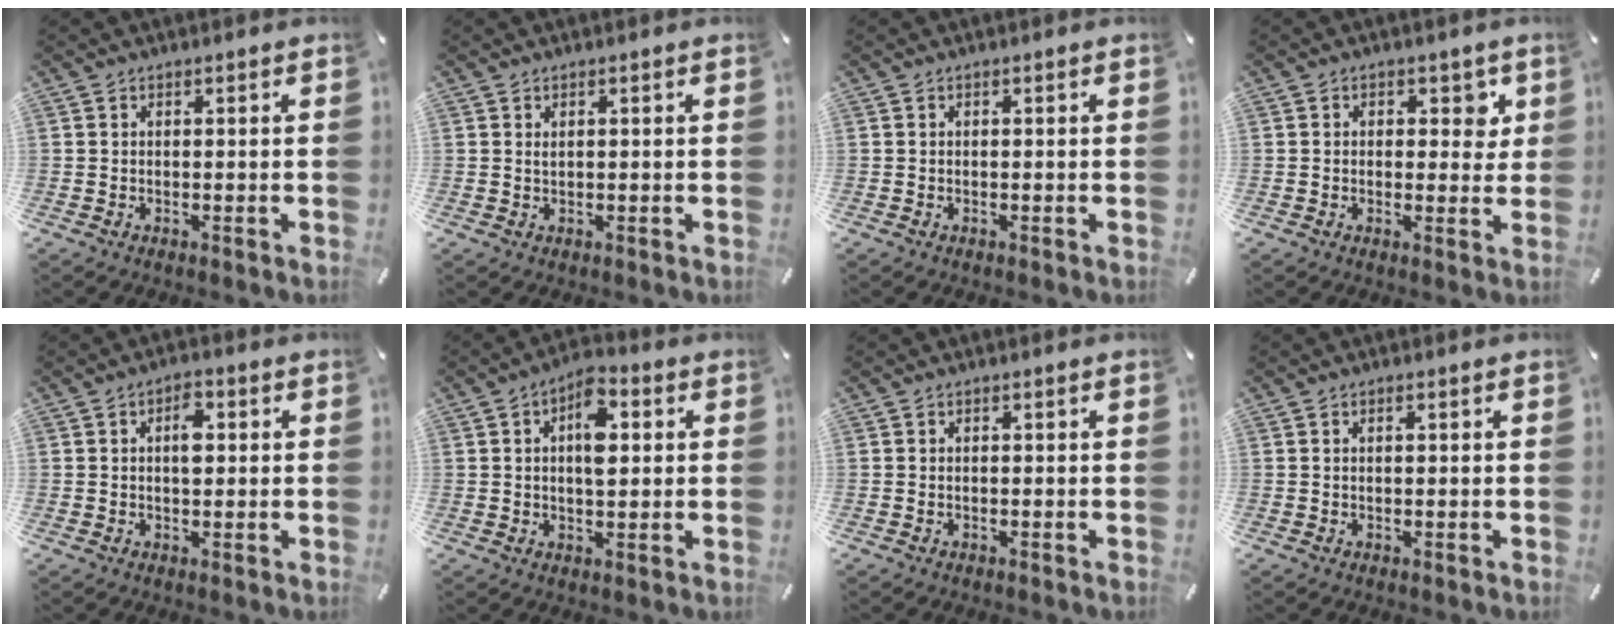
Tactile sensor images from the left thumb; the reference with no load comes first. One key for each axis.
{"total": 0.7, "fx": 0.3, "fy": 0.4, "fz": 0.6, "tx": -0.012, "ty": 0.000, "tz": 0.006}
{"total": 0.0}
{"total": 4.7, "fx": 1.3, "fy": 3.3, "fz": 3.0, "tx": -0.017, "ty": -0.005, "tz": 0.011}
{"total": 4.5, "fx": 0.8, "fy": 2.4, "fz": 3.7, "tx": -0.044, "ty": -0.004, "tz": 0.005}
{"total": 8.6, "fx": 1.9, "fy": 4.4, "fz": 7.1, "tx": -0.098, "ty": -0.002, "tz": 0.027}
{"total": 0.6, "fx": -0.2, "fy": 0.4, "fz": 0.4, "tx": -0.008, "ty": 0.000, "tz": -0.005}
{"total": 0.8, "fx": 0.2, "fy": 0.4, "fz": 0.7, "tx": -0.013, "ty": 0.003, "tz": 0.003}